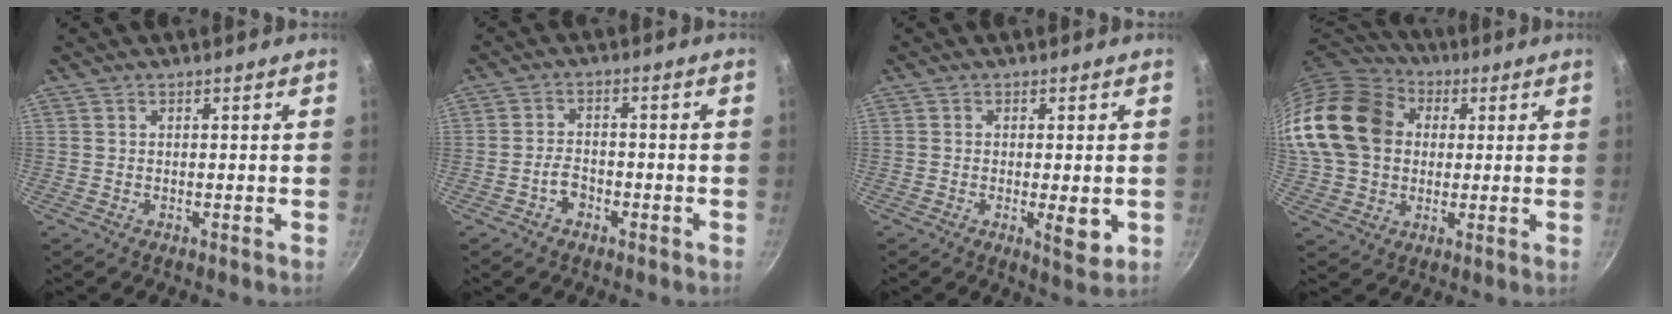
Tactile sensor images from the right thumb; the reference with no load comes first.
{"total": 3.5, "force": [-1.9, 2.2, 1.9], "torque": [-0.022, 0.023, -0.033]}
{"total": 5.0, "force": [-0.9, 1.6, 4.7], "torque": [-0.072, -0.012, -0.011]}
{"total": 20.6, "force": [3.4, 16.3, 12.1], "torque": [-0.218, 0.034, 0.057]}